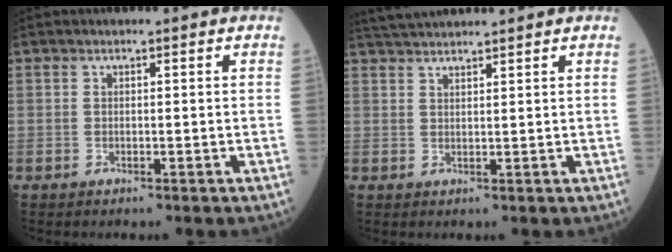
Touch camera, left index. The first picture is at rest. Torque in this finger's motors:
{"motor_torque": [-0.19, -0.41, 0.04, 0.07]}